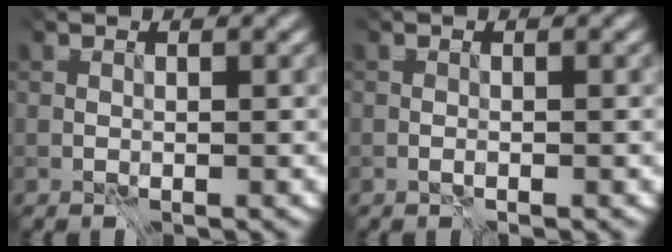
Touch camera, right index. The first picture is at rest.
{"total": 0.8, "force": [-0.7, -0.4, -0.1], "torque": [0.007, 0.005, -0.025]}